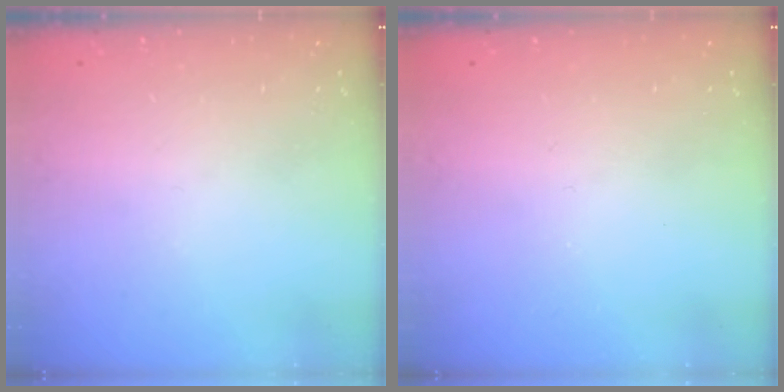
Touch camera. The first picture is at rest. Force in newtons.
{"total": 0.0}